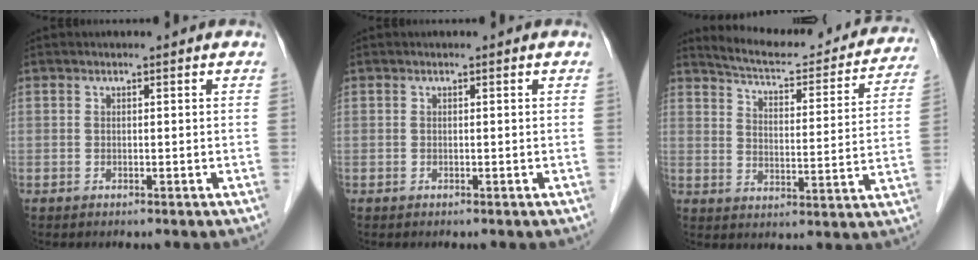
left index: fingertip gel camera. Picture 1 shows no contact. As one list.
[{"total": 0.0}, {"total": 18.9, "force": [17.6, 3.9, 5.6], "torque": [-0.069, -0.020, 0.221]}]